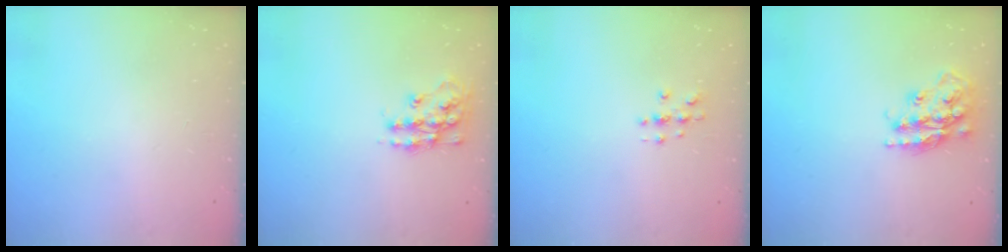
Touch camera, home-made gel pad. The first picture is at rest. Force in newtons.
{"total": 13.7, "press": 13.7, "slide": 0.6}
{"total": 2.7, "press": 2.7, "slide": 0.3}
{"total": 18.6, "press": 18.5, "slide": 1.5}